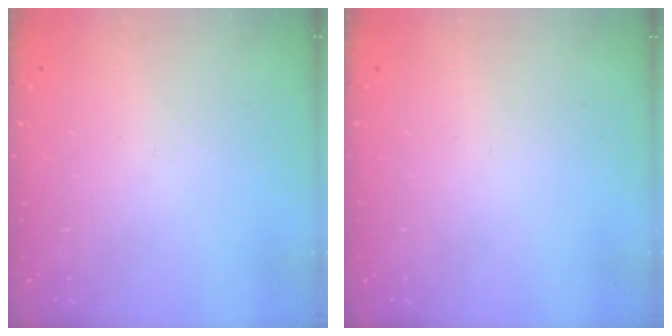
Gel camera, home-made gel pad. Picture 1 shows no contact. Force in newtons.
{"total": 0.0}